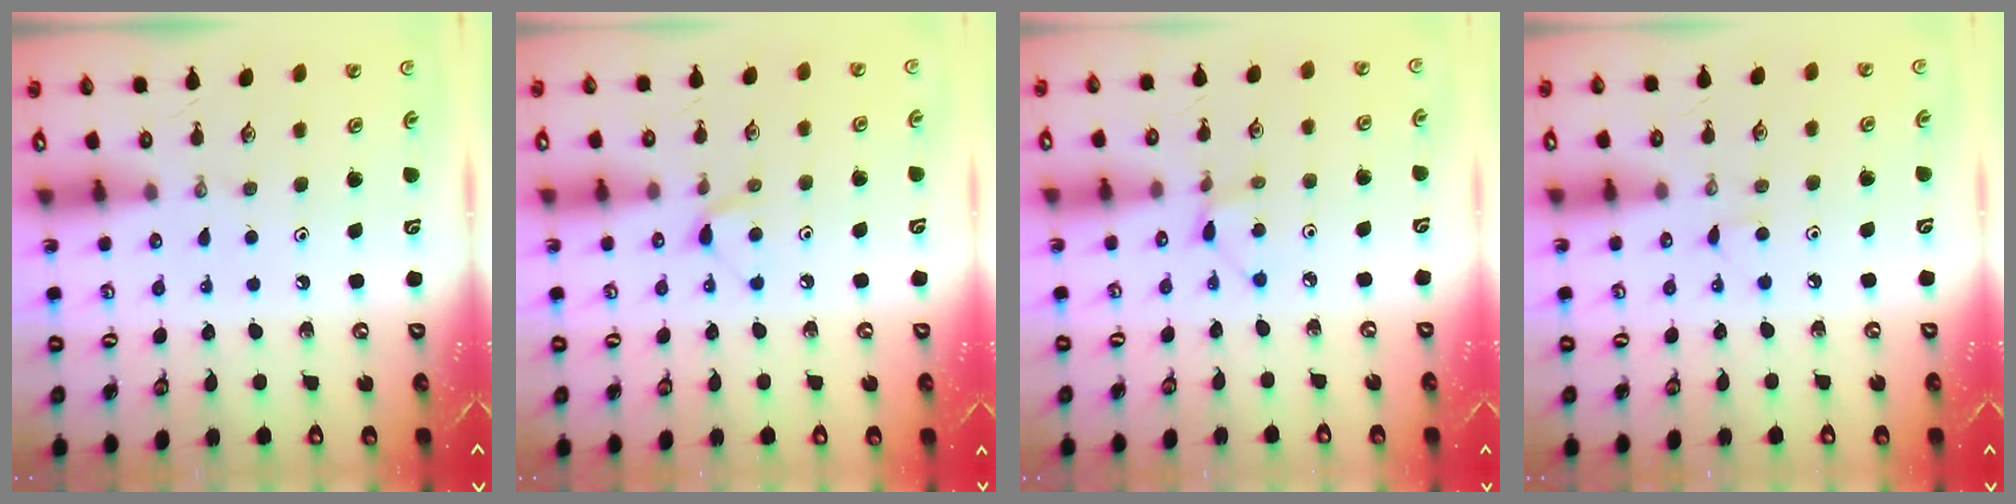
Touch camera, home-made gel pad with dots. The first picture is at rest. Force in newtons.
{"total": 4.9, "press": 4.9, "slide": 0.6}
{"total": 3.0, "press": 3.0, "slide": 0.4}
{"total": 2.9, "press": 2.9, "slide": 0.4}